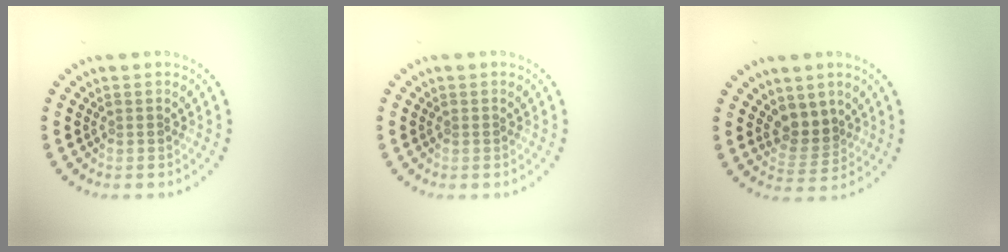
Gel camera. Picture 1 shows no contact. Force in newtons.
{"total": 0.0}
{"total": 2.6, "press": 2.2, "slide": 1.3}